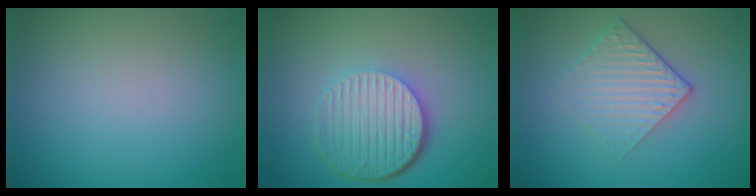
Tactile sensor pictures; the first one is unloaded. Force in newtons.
{"total": 6.0, "press": 4.2, "slide": 4.2}
{"total": 3.0, "press": 2.6, "slide": 1.5}